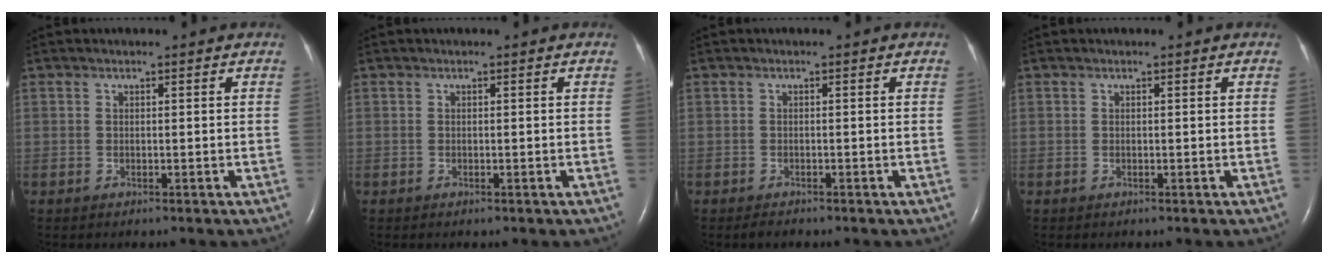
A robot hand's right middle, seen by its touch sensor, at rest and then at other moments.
{"total": 0.0}
{"total": 0.9, "force": [-0.8, 0.2, 0.4], "torque": [-0.014, -0.003, -0.011]}
{"total": 0.0}